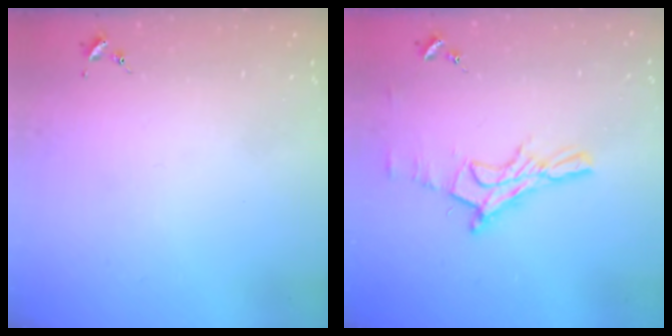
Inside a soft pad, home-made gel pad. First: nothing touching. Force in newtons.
{"total": 13.2, "press": 13.1, "slide": 1.1}